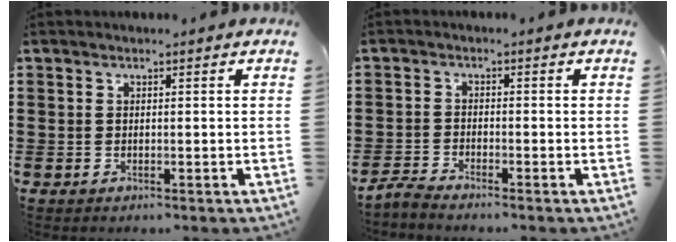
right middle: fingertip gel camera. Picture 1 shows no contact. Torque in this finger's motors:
{"motor_torque": [0.31, -0.23, 0.08, 0.01]}